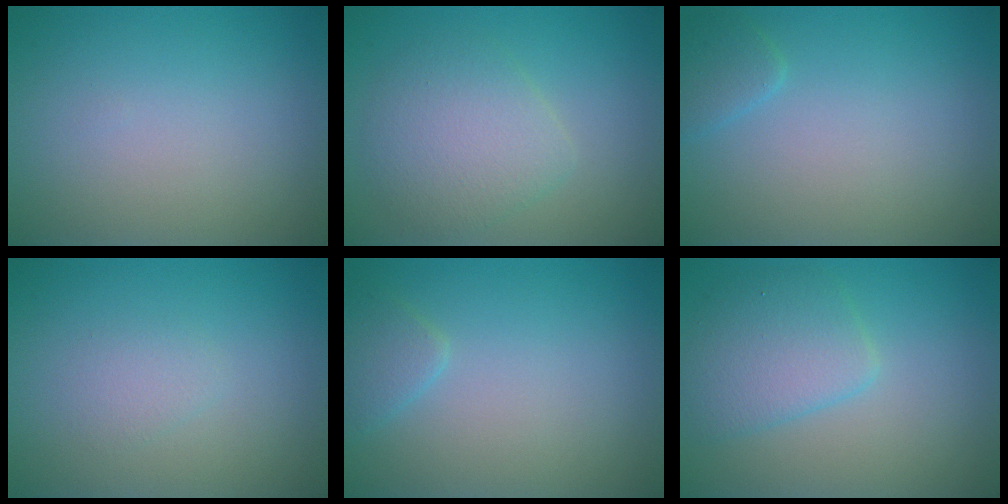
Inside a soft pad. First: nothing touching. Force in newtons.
{"total": 3.9, "press": 3.9, "slide": 0.2}
{"total": 1.3, "press": 1.2, "slide": 0.1}
{"total": 1.1, "press": 1.1, "slide": 0.1}
{"total": 1.5, "press": 1.5, "slide": 0.1}
{"total": 3.9, "press": 3.9, "slide": 0.1}